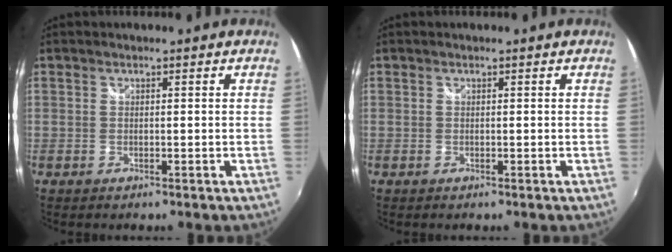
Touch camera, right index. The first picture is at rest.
{"total": 0.0}